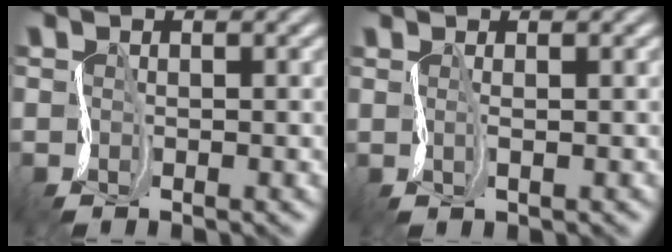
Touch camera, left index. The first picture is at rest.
{"total": 0.8, "force": [0.7, -0.3, -0.2], "torque": [-0.003, 0.000, 0.014]}